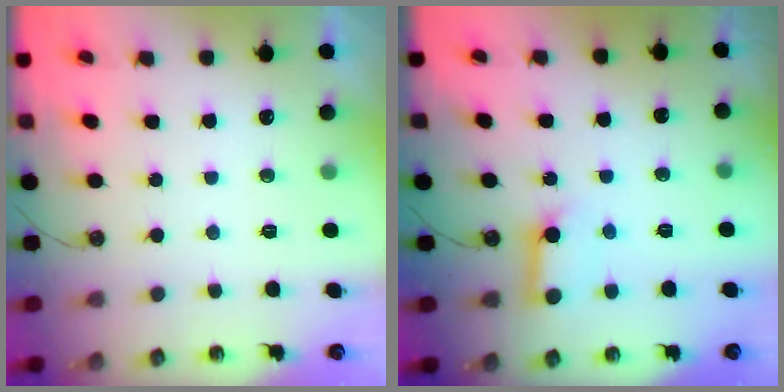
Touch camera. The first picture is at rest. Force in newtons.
{"total": 7.9, "press": 7.9, "slide": 0.8}